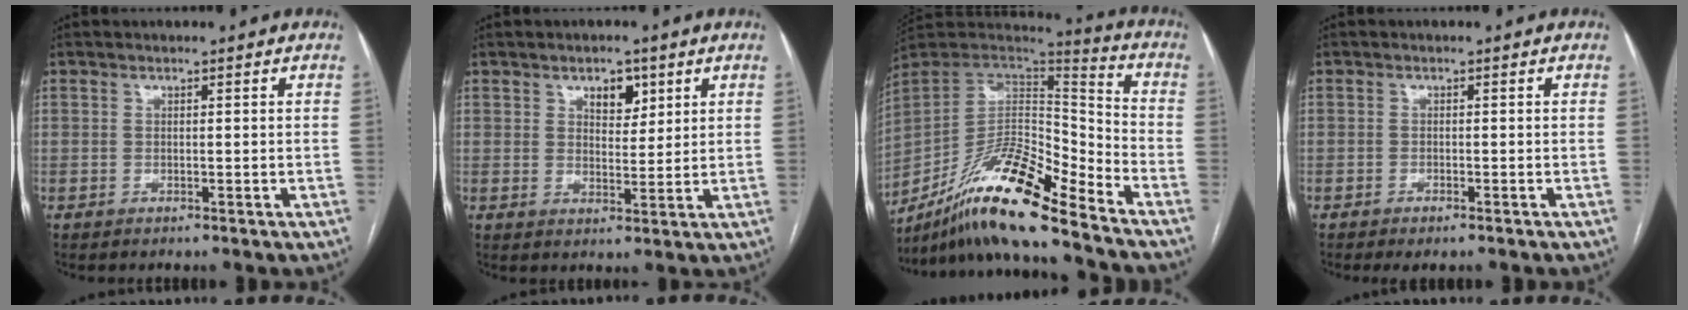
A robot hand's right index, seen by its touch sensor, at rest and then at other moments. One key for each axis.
{"total": 4.3, "fx": 2.3, "fy": 2.4, "fz": 2.7, "tx": -0.038, "ty": 0.003, "tz": 0.037}
{"total": 18.3, "fx": -13.9, "fy": 1.6, "fz": 11.8, "tx": -0.228, "ty": 0.003, "tz": -0.255}
{"total": 1.7, "fx": -1.3, "fy": 0.5, "fz": 1.0, "tx": -0.014, "ty": -0.002, "tz": -0.015}